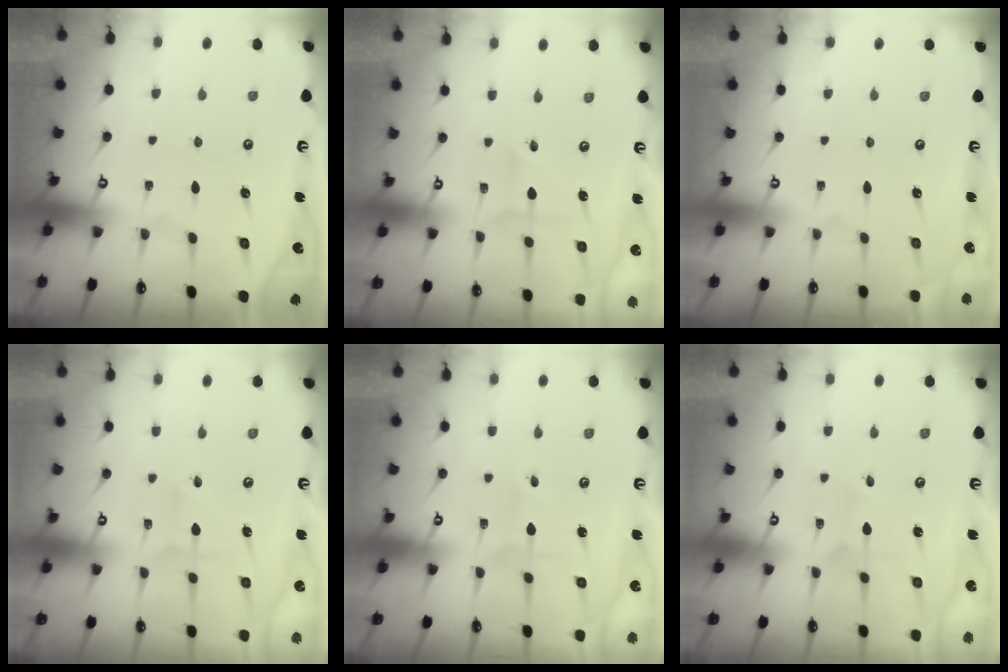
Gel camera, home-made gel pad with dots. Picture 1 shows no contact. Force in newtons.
{"total": 1.6, "press": 1.4, "slide": 0.9}
{"total": 0.0}
{"total": 2.1, "press": 2.1, "slide": 0.3}
{"total": 1.1, "press": 1.1, "slide": 0.1}
{"total": 2.0, "press": 2.0, "slide": 0.2}